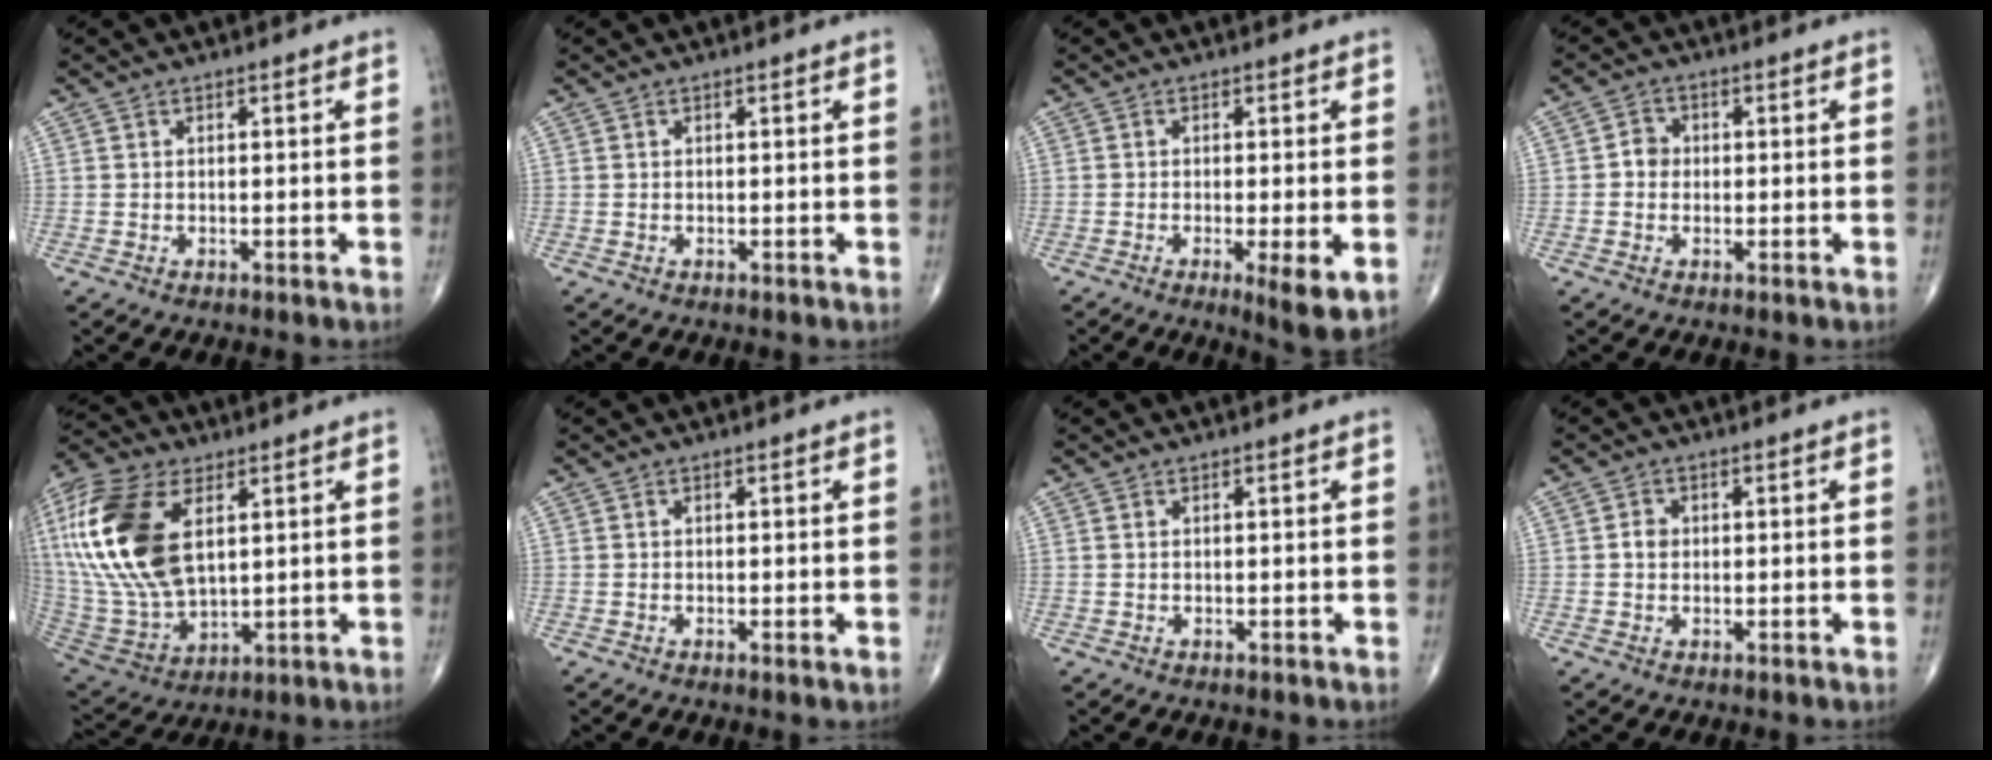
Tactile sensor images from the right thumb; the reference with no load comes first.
{"total": 0.0}
{"total": 6.3, "force": [-1.8, 1.1, 5.9], "torque": [-0.094, -0.018, -0.029]}
{"total": 2.7, "force": [-0.2, 2.4, 1.1], "torque": [-0.004, 0.007, -0.010]}
{"total": 24.1, "force": [6.5, 13.2, 19.1], "torque": [-0.423, -0.023, 0.125]}
{"total": 0.6, "force": [-0.1, 0.0, 0.6], "torque": [-0.015, -0.003, -0.003]}
{"total": 0.0}
{"total": 1.9, "force": [0.1, 1.6, 1.0], "torque": [-0.010, 0.005, 0.000]}